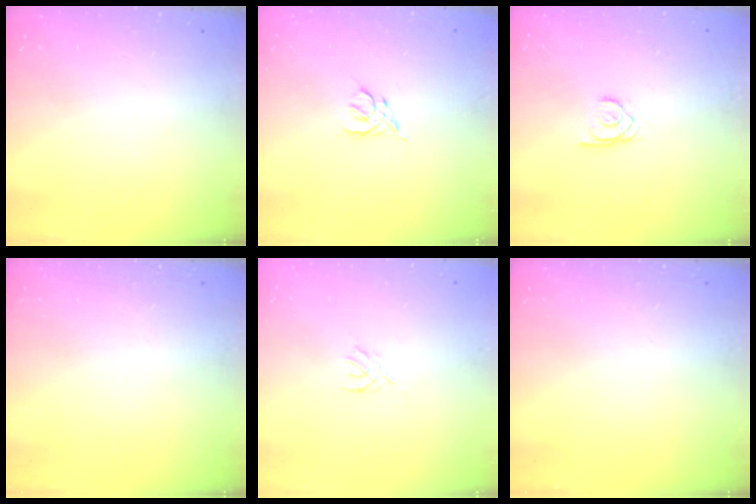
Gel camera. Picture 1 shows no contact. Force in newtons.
{"total": 2.8, "press": 2.8, "slide": 0.7}
{"total": 2.0, "press": 2.0, "slide": 0.2}
{"total": 0.0}
{"total": 1.2, "press": 1.2, "slide": 0.3}
{"total": 0.0}